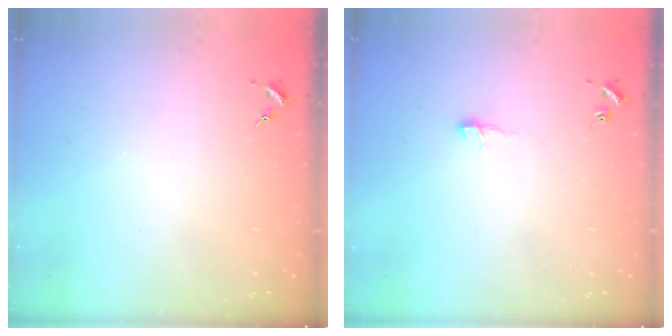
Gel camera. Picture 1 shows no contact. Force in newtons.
{"total": 4.6, "press": 4.6, "slide": 0.5}